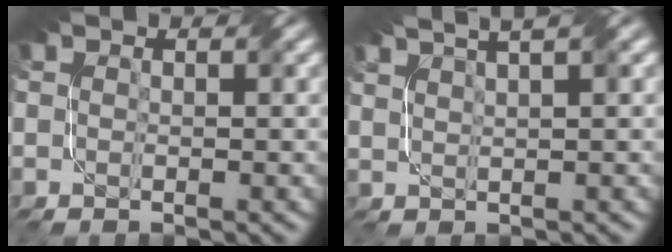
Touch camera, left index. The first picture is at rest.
{"total": 5.8, "force": [4.0, 1.9, 3.8], "torque": [-0.040, 0.036, 0.039]}